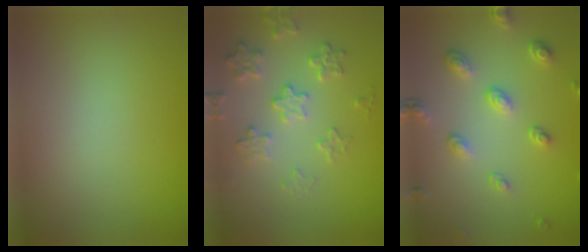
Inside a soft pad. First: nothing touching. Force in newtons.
{"total": 3.1, "press": 3.0, "slide": 0.6}
{"total": 3.6, "press": 2.7, "slide": 2.4}